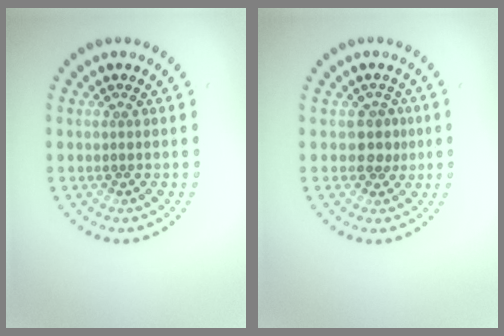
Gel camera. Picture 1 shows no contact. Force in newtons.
{"total": 1.7, "press": 1.5, "slide": 0.9}